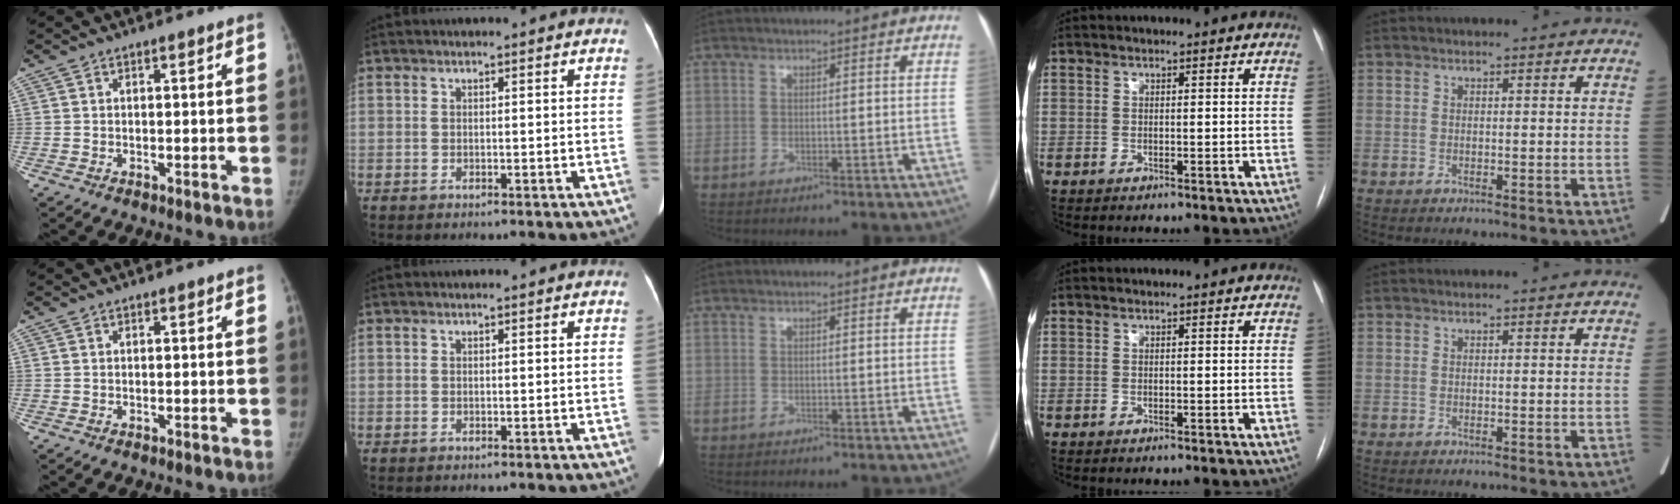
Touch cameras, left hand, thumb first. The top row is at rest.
{}